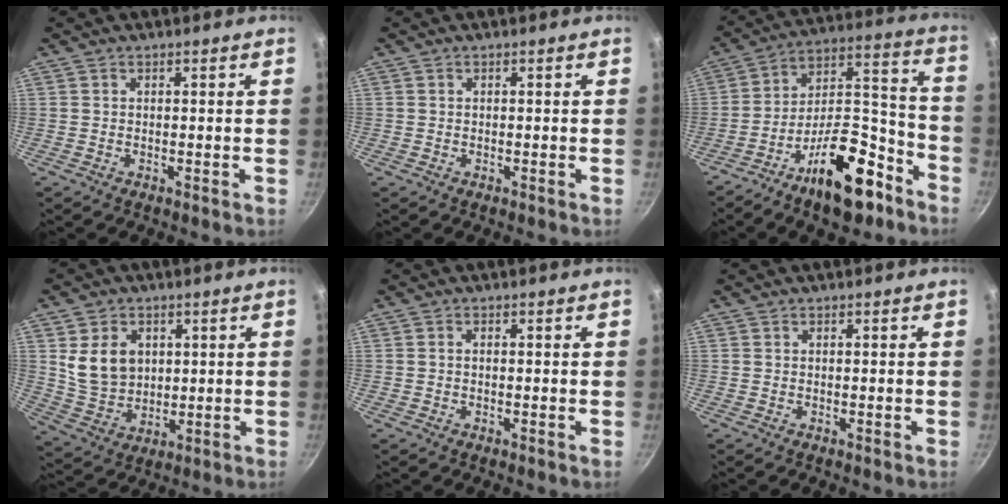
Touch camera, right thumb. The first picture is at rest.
{"total": 0.7, "force": [-0.2, 0.6, -0.1], "torque": [0.004, 0.002, -0.003]}
{"total": 19.9, "force": [-11.9, 8.6, 13.6], "torque": [-0.176, 0.103, -0.188]}
{"total": 9.9, "force": [2.3, 7.9, 5.6], "torque": [-0.081, -0.018, 0.056]}
{"total": 0.7, "force": [0.0, 0.6, 0.4], "torque": [-0.006, 0.004, 0.000]}
{"total": 0.0}